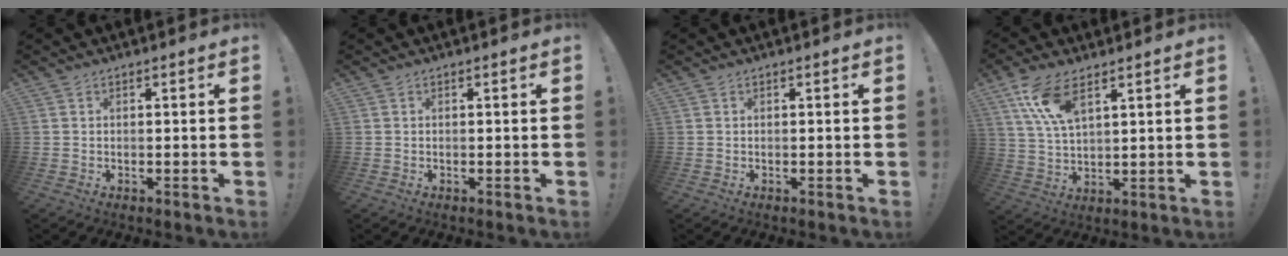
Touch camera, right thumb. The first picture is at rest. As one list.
[{"total": 0.0}, {"total": 0.0}, {"total": 10.5, "force": [6.2, 4.3, 7.3], "torque": [-0.147, -0.022, 0.116]}]